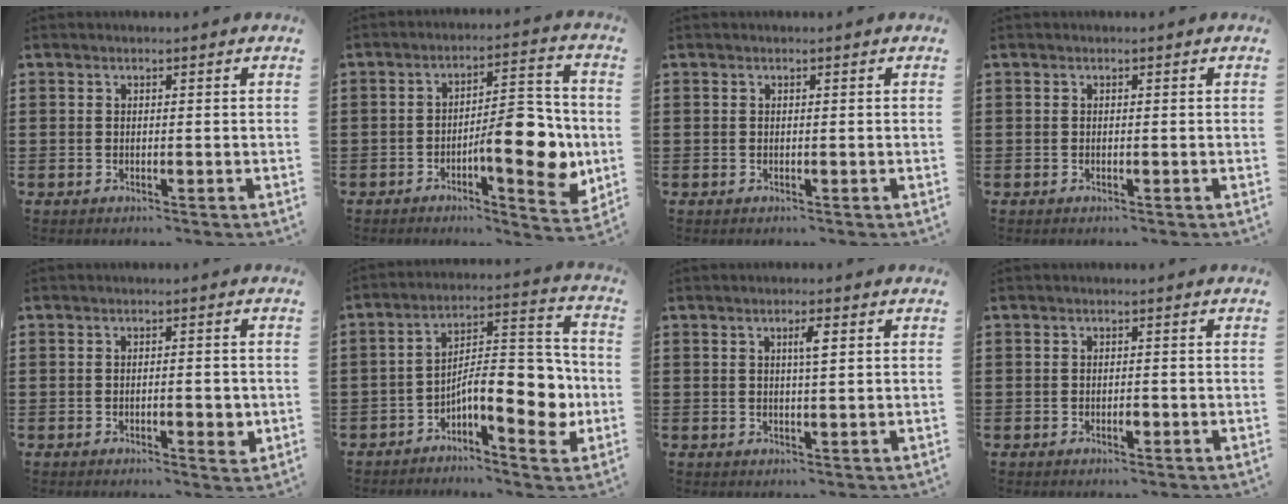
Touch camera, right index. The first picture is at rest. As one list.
[{"total": 10.6, "force": [-2.4, 3.6, 9.6], "torque": [-0.108, -0.007, -0.046]}, {"total": 0.0}, {"total": 0.0}, {"total": 3.2, "force": [-0.8, 0.8, 2.9], "torque": [-0.040, -0.001, -0.016]}, {"total": 11.5, "force": [-2.9, 4.4, 10.2], "torque": [-0.131, -0.006, -0.056]}, {"total": 2.6, "force": [0.8, 0.4, 2.4], "torque": [-0.047, 0.005, 0.010]}, {"total": 1.2, "force": [-0.5, 0.5, 1.0], "torque": [-0.020, -0.004, -0.009]}]